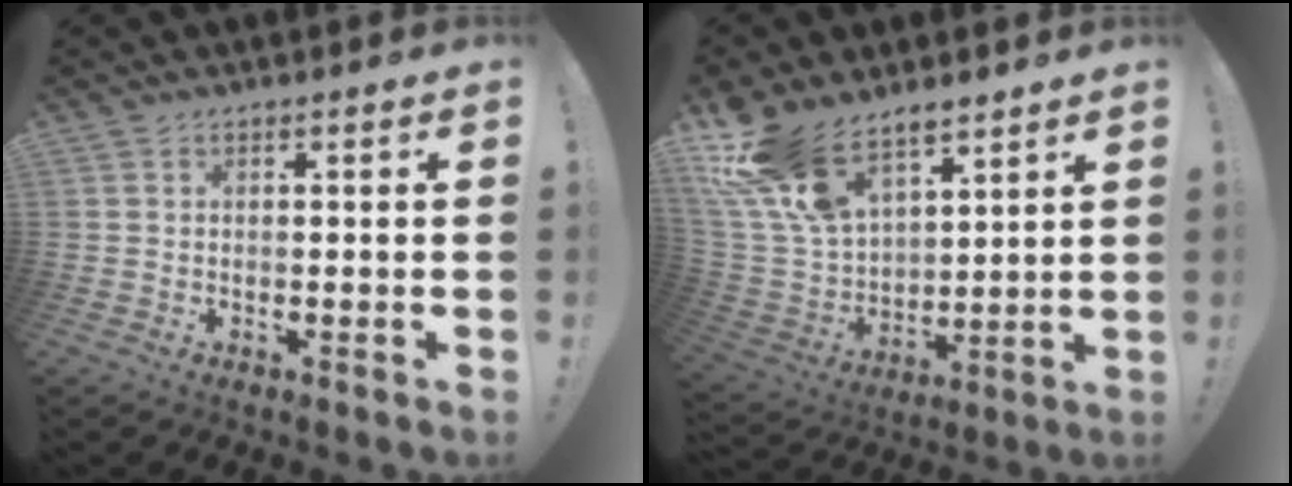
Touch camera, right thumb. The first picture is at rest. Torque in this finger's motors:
{"motor_torque": [2.02, 2.49, 1.59, 1.18, 0.18]}